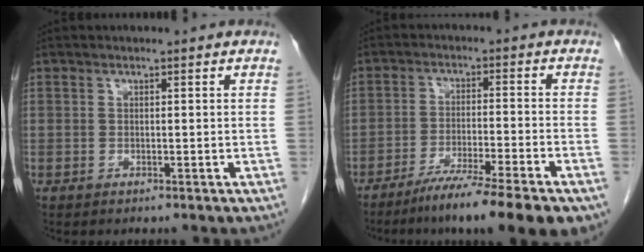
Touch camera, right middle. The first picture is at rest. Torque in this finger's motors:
{"motor_torque": [1.40, -0.73, 0.63, 0.14]}